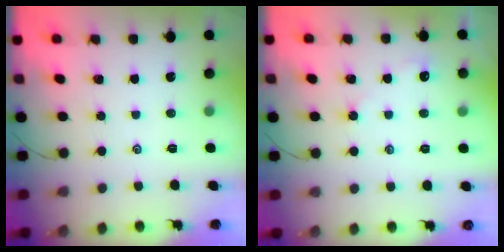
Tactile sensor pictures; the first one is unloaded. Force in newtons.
{"total": 1.9, "press": 1.8, "slide": 0.4}